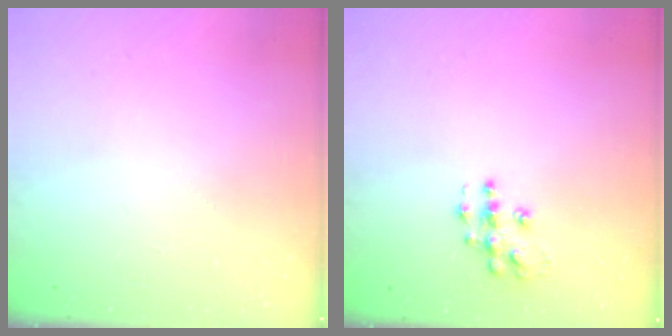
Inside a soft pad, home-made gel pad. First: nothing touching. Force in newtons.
{"total": 7.9, "press": 7.9, "slide": 0.3}